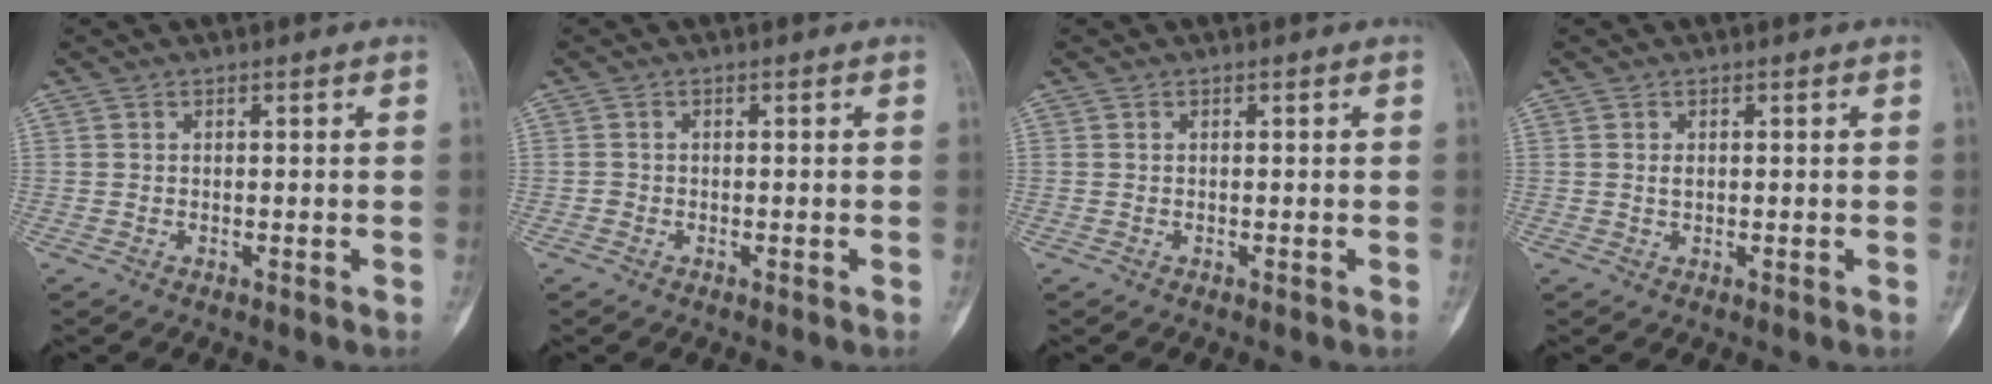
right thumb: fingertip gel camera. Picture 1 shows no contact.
{"total": 0.7, "force": [-0.3, 0.7, 0.1], "torque": [0.000, 0.004, -0.005]}
{"total": 0.0}
{"total": 0.7, "force": [0.1, 0.4, 0.6], "torque": [-0.009, -0.004, 0.005]}